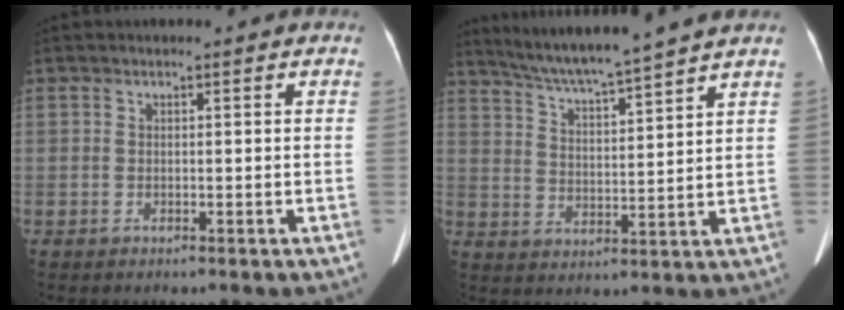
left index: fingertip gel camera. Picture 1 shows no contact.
{"total": 12.0, "force": [10.8, -1.4, 5.2], "torque": [-0.092, 0.011, 0.176]}